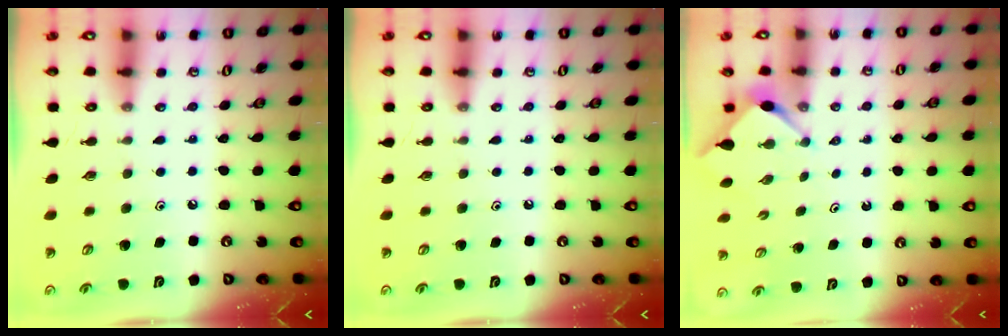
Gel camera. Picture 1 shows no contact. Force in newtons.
{"total": 0.0}
{"total": 2.8, "press": 2.8, "slide": 0.3}